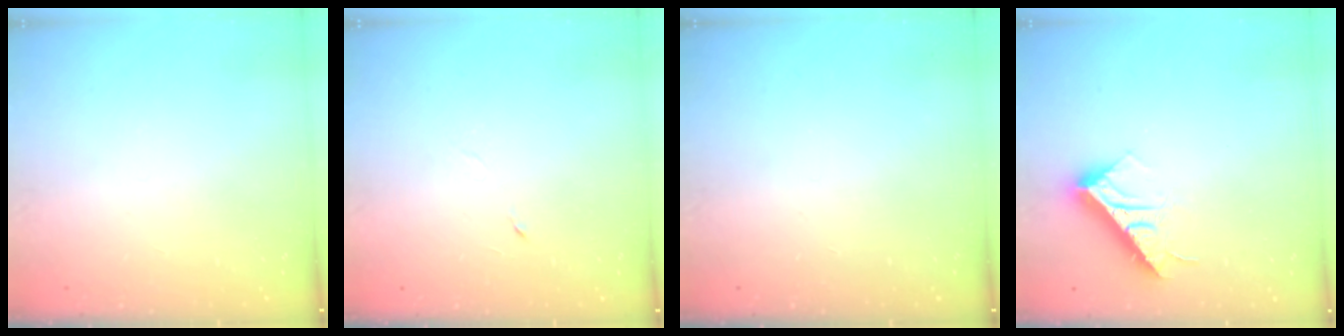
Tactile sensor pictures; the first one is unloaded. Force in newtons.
{"total": 2.9, "press": 2.7, "slide": 1.0}
{"total": 0.0}
{"total": 14.2, "press": 14.1, "slide": 0.5}